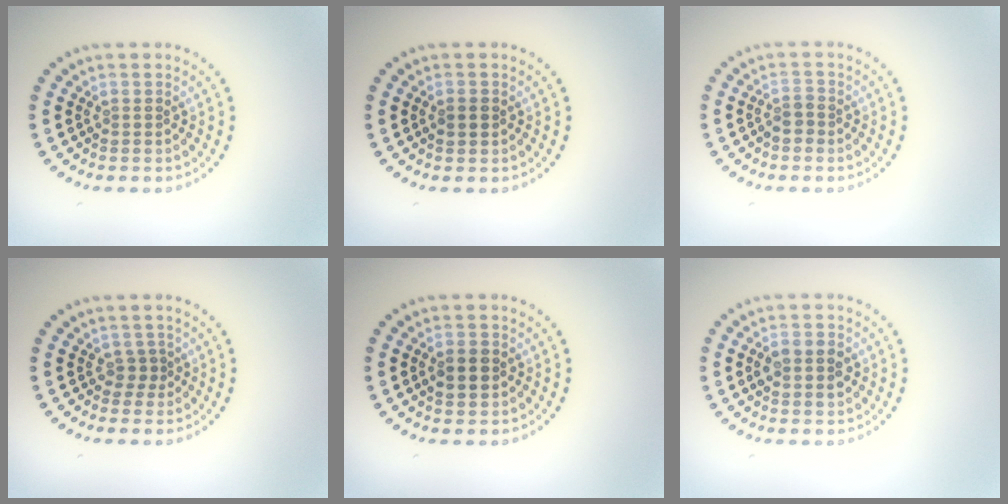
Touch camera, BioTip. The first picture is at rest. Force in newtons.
{"total": 1.2, "press": 1.2, "slide": 0.2}
{"total": 1.6, "press": 1.3, "slide": 0.9}
{"total": 1.1, "press": 0.8, "slide": 0.8}
{"total": 2.5, "press": 2.5, "slide": 0.2}
{"total": 2.8, "press": 2.8, "slide": 0.0}